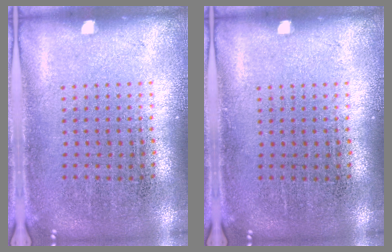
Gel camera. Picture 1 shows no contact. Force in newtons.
{"total": 0.0}